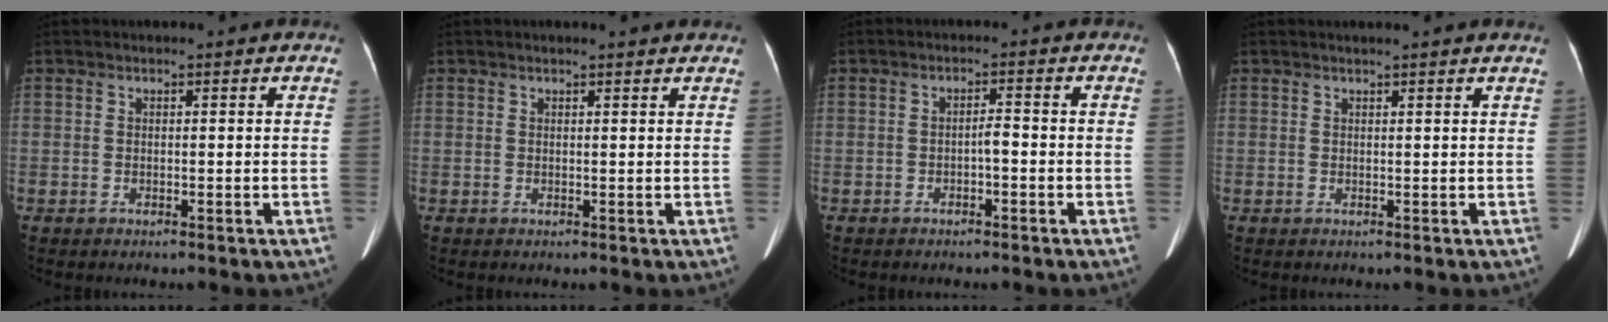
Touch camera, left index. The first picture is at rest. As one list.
[{"total": 2.9, "force": [2.7, 0.2, 1.1], "torque": [-0.018, 0.011, 0.025]}, {"total": 1.7, "force": [-0.9, 0.5, 1.4], "torque": [-0.020, 0.004, -0.017]}, {"total": 2.2, "force": [2.0, -0.6, 0.9], "torque": [-0.017, 0.006, 0.026]}]